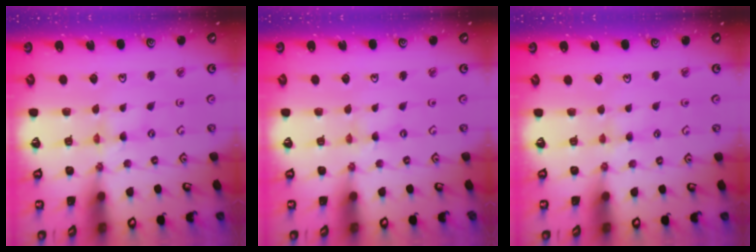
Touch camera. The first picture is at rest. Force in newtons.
{"total": 0.6, "press": 0.6, "slide": 0.2}
{"total": 3.0, "press": 3.0, "slide": 0.4}